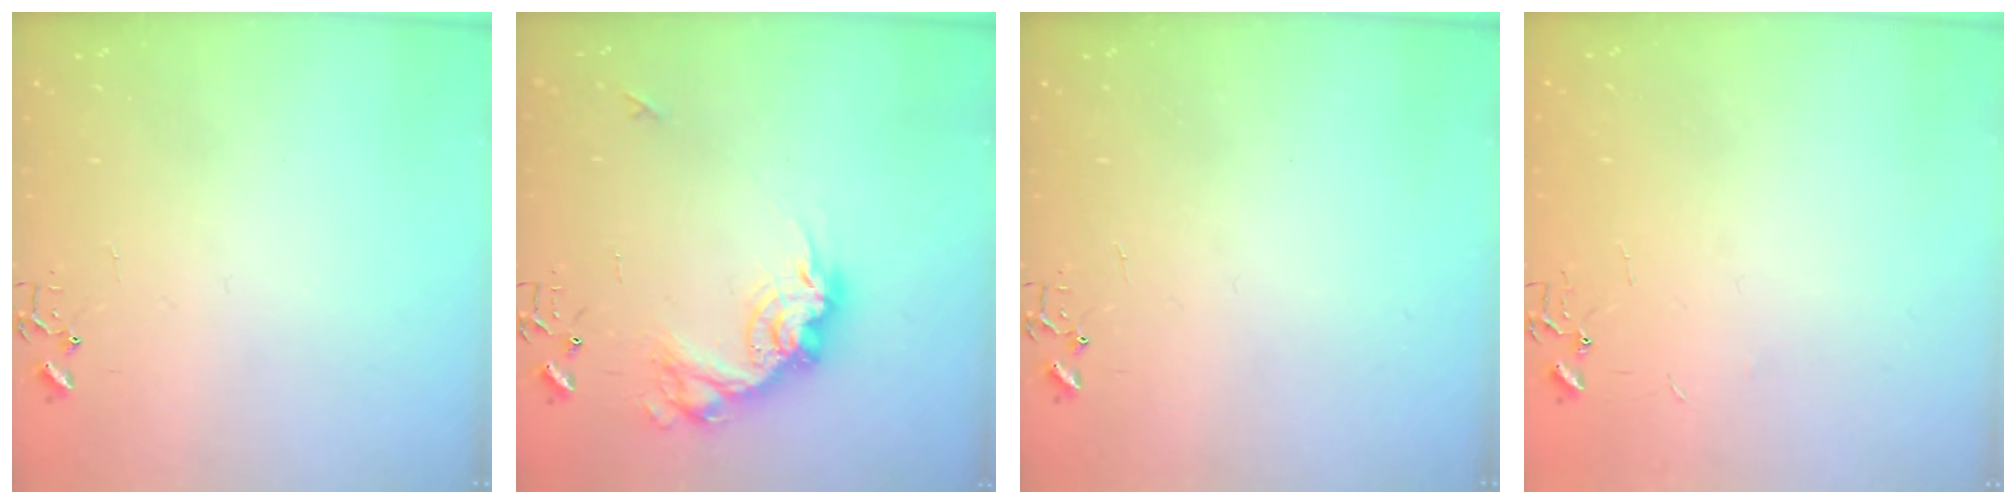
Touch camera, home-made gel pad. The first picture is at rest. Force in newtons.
{"total": 17.6, "press": 17.6, "slide": 1.0}
{"total": 0.0}
{"total": 2.4, "press": 2.4, "slide": 0.3}